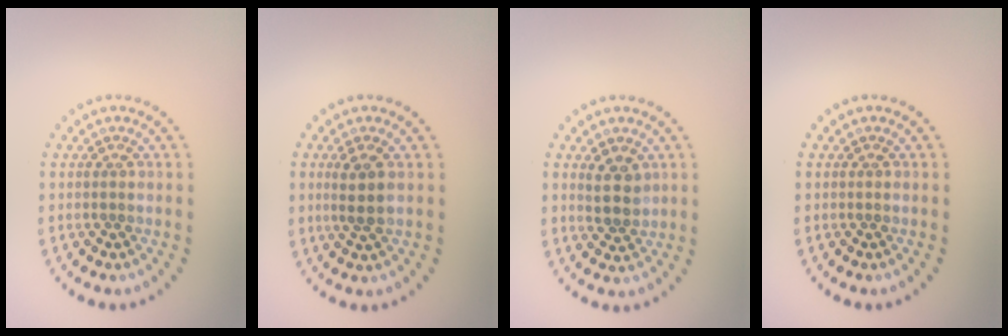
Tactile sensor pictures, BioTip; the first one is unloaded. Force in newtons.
{"total": 2.2, "press": 1.9, "slide": 1.0}
{"total": 2.7, "press": 2.6, "slide": 0.9}
{"total": 0.0}